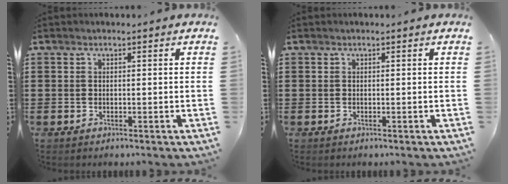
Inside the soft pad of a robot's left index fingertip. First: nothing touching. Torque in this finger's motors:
{"motor_torque": [0.00, 0.00, 0.00, 0.01]}